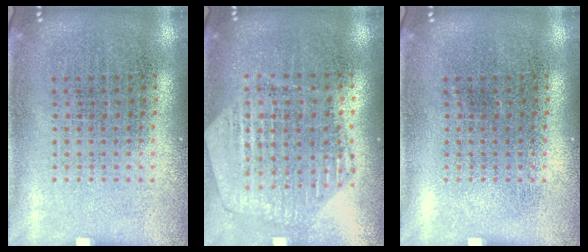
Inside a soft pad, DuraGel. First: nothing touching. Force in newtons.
{"total": 1.2, "press": 1.2, "slide": 0.1}
{"total": 0.0}